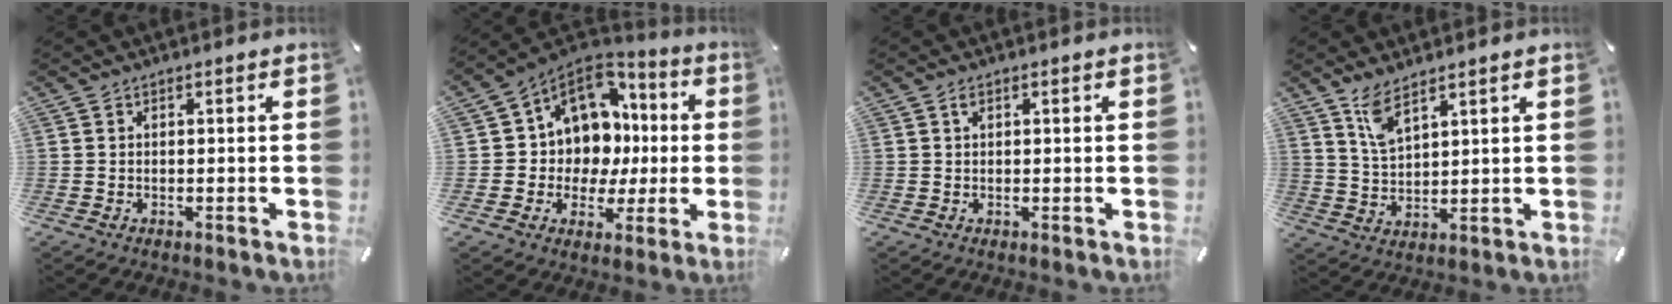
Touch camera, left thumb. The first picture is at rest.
{"total": 12.5, "force": [3.4, 11.1, 4.6], "torque": [-0.088, -0.032, 0.076]}
{"total": 1.0, "force": [0.4, 0.5, 0.7], "torque": [-0.015, 0.002, 0.007]}
{"total": 6.4, "force": [4.9, 1.9, 3.6], "torque": [-0.081, -0.018, 0.091]}